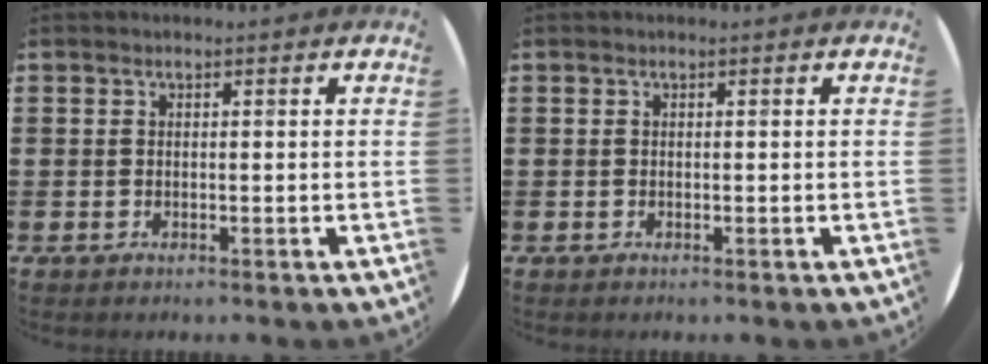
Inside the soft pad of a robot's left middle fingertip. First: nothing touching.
{"total": 0.0}